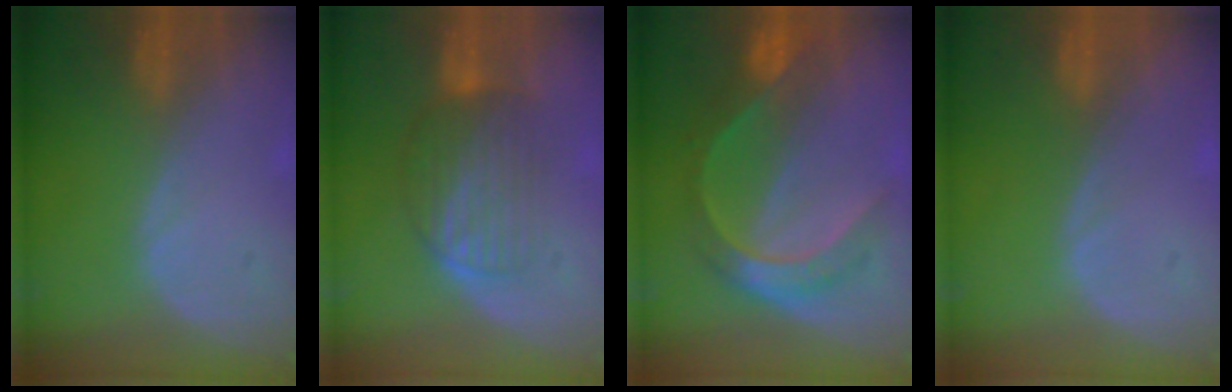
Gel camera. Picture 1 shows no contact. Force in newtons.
{"total": 6.7, "press": 6.4, "slide": 1.9}
{"total": 7.4, "press": 7.3, "slide": 0.6}
{"total": 0.0}